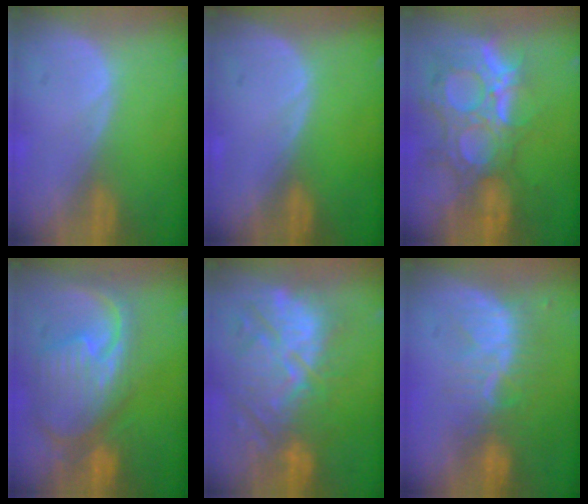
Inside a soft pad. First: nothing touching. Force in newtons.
{"total": 0.0}
{"total": 12.2, "press": 10.7, "slide": 5.9}
{"total": 11.9, "press": 10.4, "slide": 5.9}
{"total": 11.5, "press": 11.3, "slide": 2.5}
{"total": 8.2, "press": 7.4, "slide": 3.6}